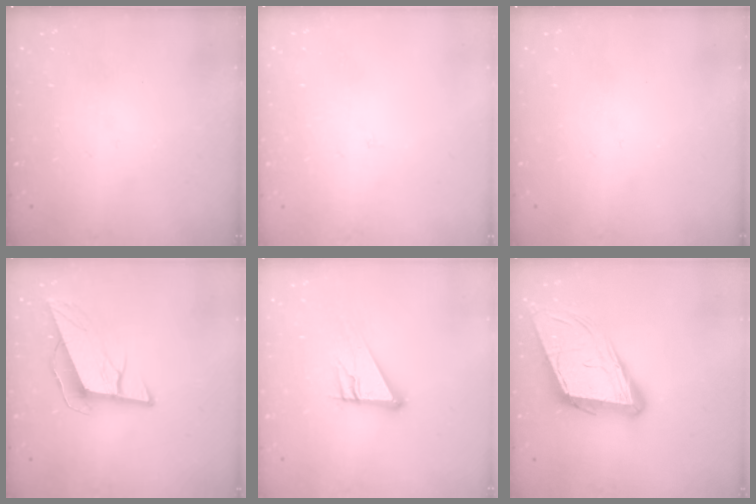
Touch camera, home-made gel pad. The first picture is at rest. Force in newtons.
{"total": 2.0, "press": 2.0, "slide": 0.1}
{"total": 0.0}
{"total": 10.3, "press": 9.8, "slide": 3.0}
{"total": 10.2, "press": 10.2, "slide": 1.0}
{"total": 15.9, "press": 15.4, "slide": 4.0}